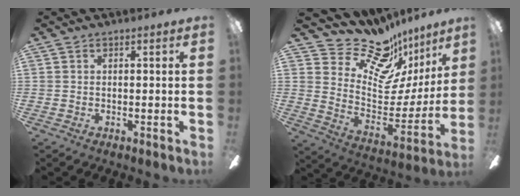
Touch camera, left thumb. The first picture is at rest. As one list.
[{"total": 18.0, "force": [13.9, 9.0, 7.0], "torque": [-0.098, -0.122, 0.240]}]